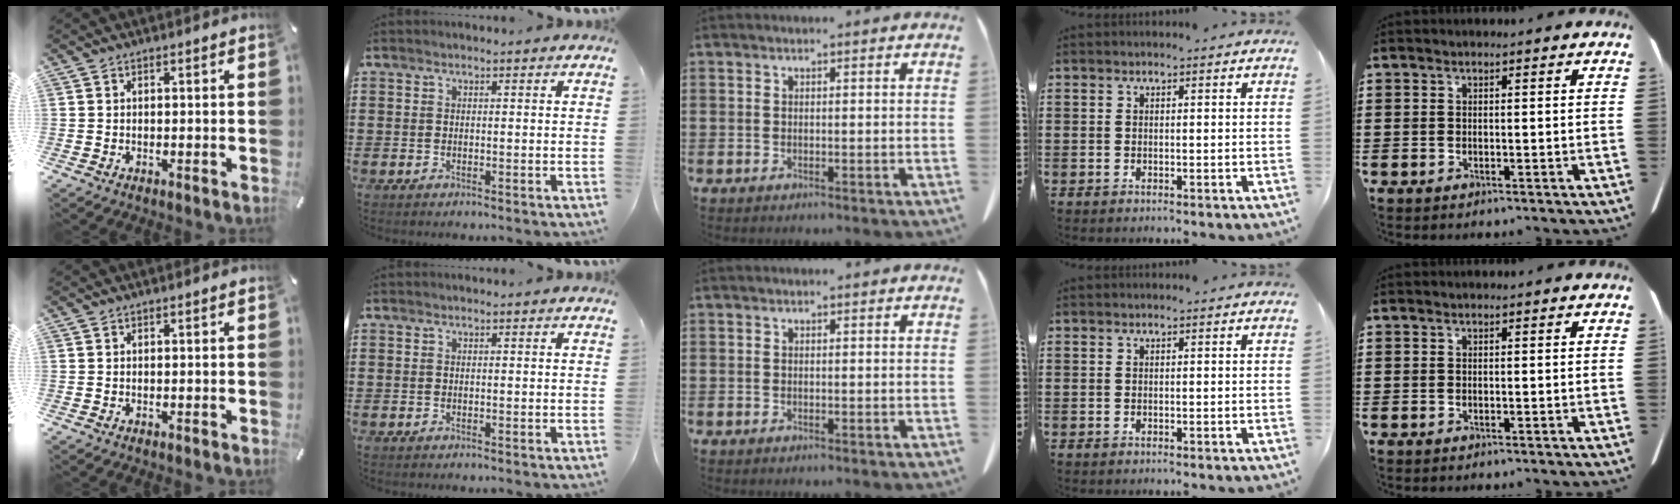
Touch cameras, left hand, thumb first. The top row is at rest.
{}